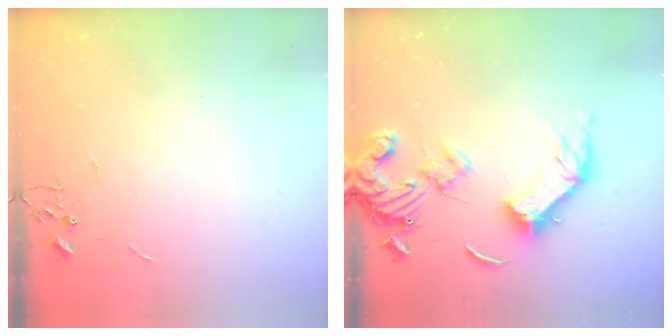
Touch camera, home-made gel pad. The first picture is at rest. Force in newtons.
{"total": 17.4, "press": 17.3, "slide": 2.4}